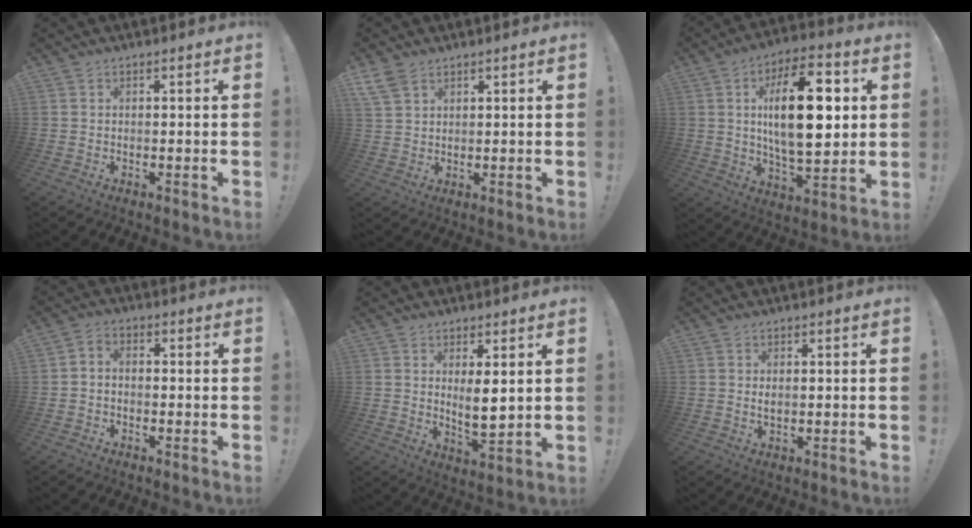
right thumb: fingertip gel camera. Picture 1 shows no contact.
{"total": 5.3, "force": [3.7, 2.8, 2.4], "torque": [-0.047, -0.013, 0.074]}
{"total": 22.3, "force": [3.9, 10.2, 19.4], "torque": [-0.318, 0.002, 0.053]}
{"total": 2.7, "force": [-1.7, 1.6, 1.3], "torque": [-0.025, 0.007, -0.034]}
{"total": 7.0, "force": [2.2, 2.1, 6.3], "torque": [-0.087, -0.026, 0.035]}
{"total": 1.4, "force": [0.4, 0.7, 1.2], "torque": [-0.017, 0.000, 0.005]}